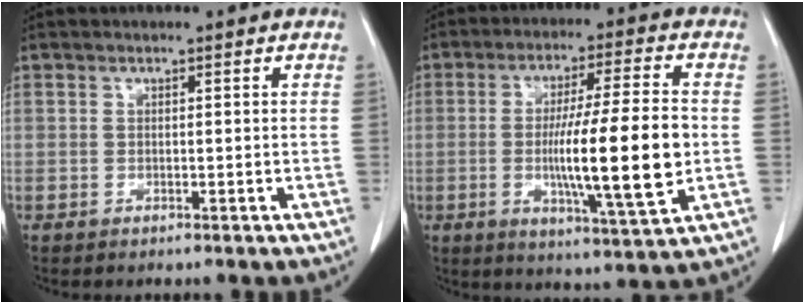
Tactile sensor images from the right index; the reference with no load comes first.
{"total": 15.1, "force": [-1.9, 0.5, 14.9], "torque": [-0.253, -0.012, -0.033]}